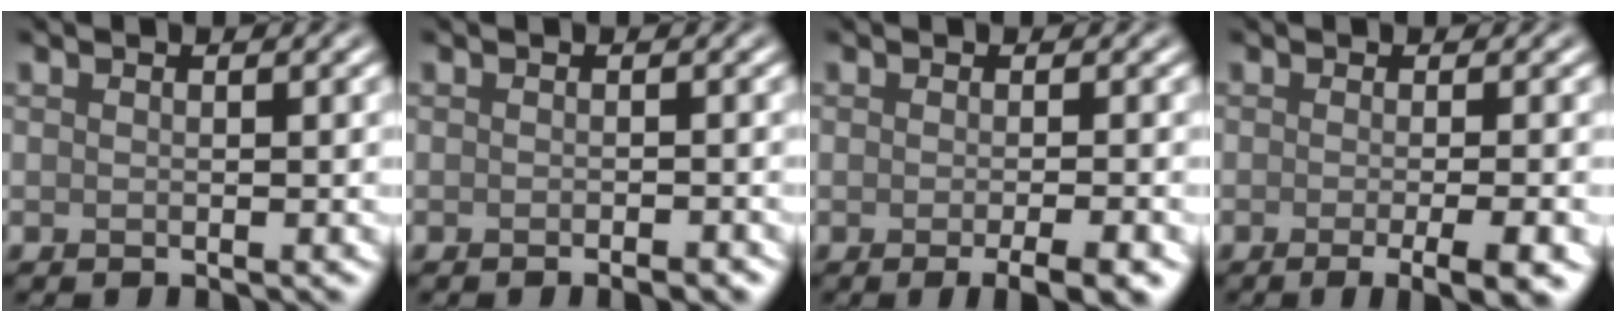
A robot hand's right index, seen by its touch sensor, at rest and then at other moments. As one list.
[{"total": 1.3, "force": [-0.9, 0.2, 0.9], "torque": [-0.009, -0.003, -0.011]}, {"total": 3.6, "force": [-1.5, 0.7, 3.2], "torque": [-0.039, -0.003, -0.022]}, {"total": 5.3, "force": [-1.7, 1.5, 4.8], "torque": [-0.053, -0.008, -0.020]}]